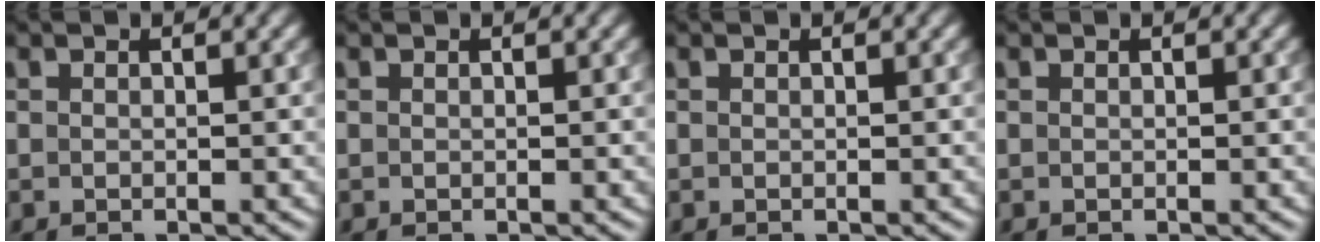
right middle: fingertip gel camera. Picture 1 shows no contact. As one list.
[{"total": 0.0}, {"total": 0.0}, {"total": 0.0}]